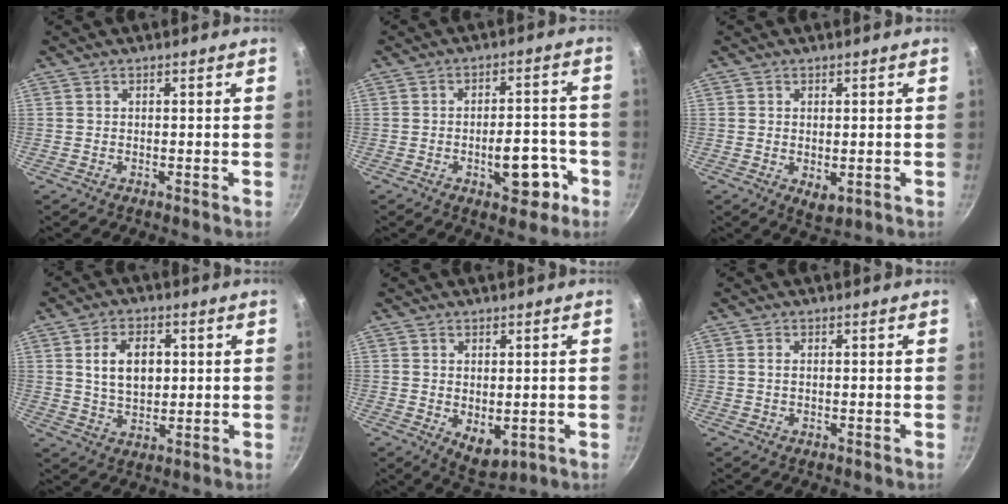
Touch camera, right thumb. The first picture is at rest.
{"total": 9.5, "force": [-3.6, 4.8, 7.3], "torque": [-0.067, 0.030, -0.044]}
{"total": 3.4, "force": [-0.2, 2.0, 2.7], "torque": [-0.040, -0.013, 0.001]}
{"total": 8.8, "force": [1.8, 5.7, 6.5], "torque": [-0.094, -0.006, 0.033]}
{"total": 5.7, "force": [0.0, 3.5, 4.5], "torque": [-0.053, -0.018, 0.011]}
{"total": 1.0, "force": [0.2, 0.5, 0.9], "torque": [-0.017, 0.001, 0.002]}